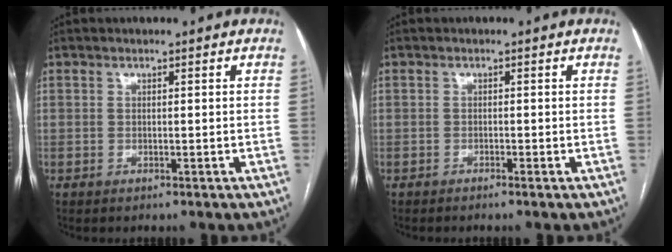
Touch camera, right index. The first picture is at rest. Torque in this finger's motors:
{"motor_torque": [-0.90, -0.18, -0.25, -0.03]}